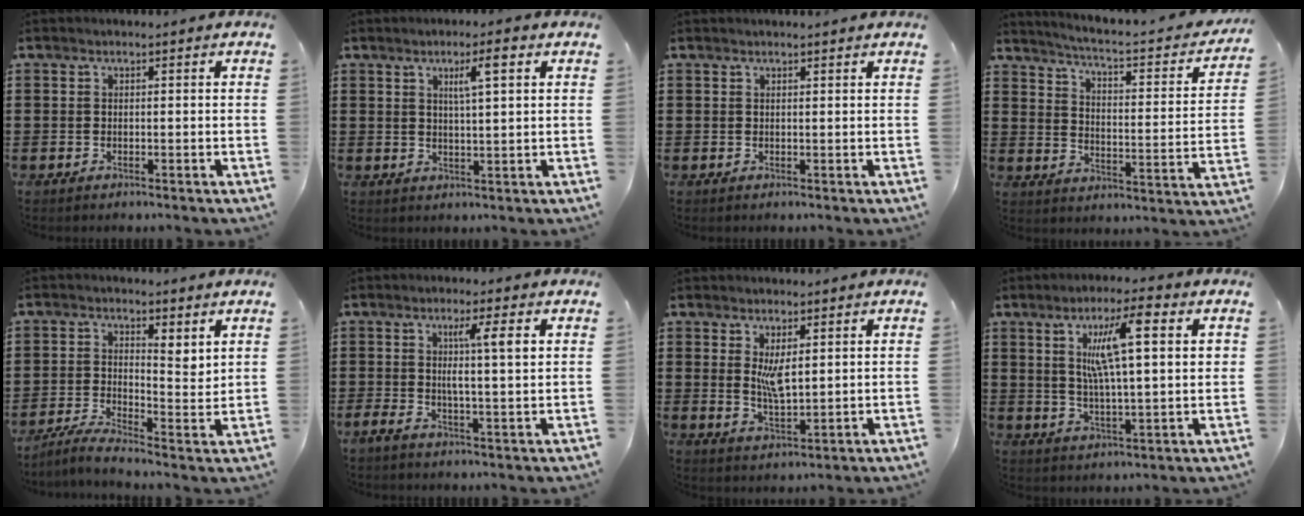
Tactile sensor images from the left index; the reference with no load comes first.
{"total": 4.5, "force": [2.1, 0.5, 3.9], "torque": [-0.073, 0.000, 0.032]}
{"total": 0.7, "force": [0.7, -0.1, 0.3], "torque": [-0.008, -0.002, 0.013]}
{"total": 3.2, "force": [2.6, -0.3, 1.8], "torque": [-0.053, -0.033, 0.032]}
{"total": 2.5, "force": [0.8, 0.7, 2.2], "torque": [-0.035, -0.015, 0.006]}
{"total": 6.5, "force": [1.5, 0.6, 6.2], "torque": [-0.114, -0.003, 0.019]}
{"total": 4.5, "force": [1.5, 1.7, 3.8], "torque": [-0.072, 0.001, 0.024]}
{"total": 11.1, "force": [4.2, 2.0, 10.1], "torque": [-0.186, 0.007, 0.065]}